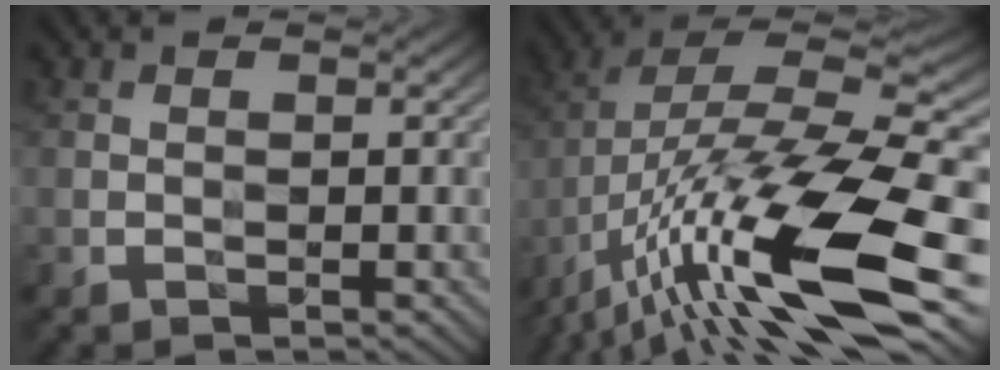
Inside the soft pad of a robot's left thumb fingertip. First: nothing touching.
{"total": 18.9, "force": [-8.1, 5.5, 16.1], "torque": [-0.318, 0.006, -0.151]}